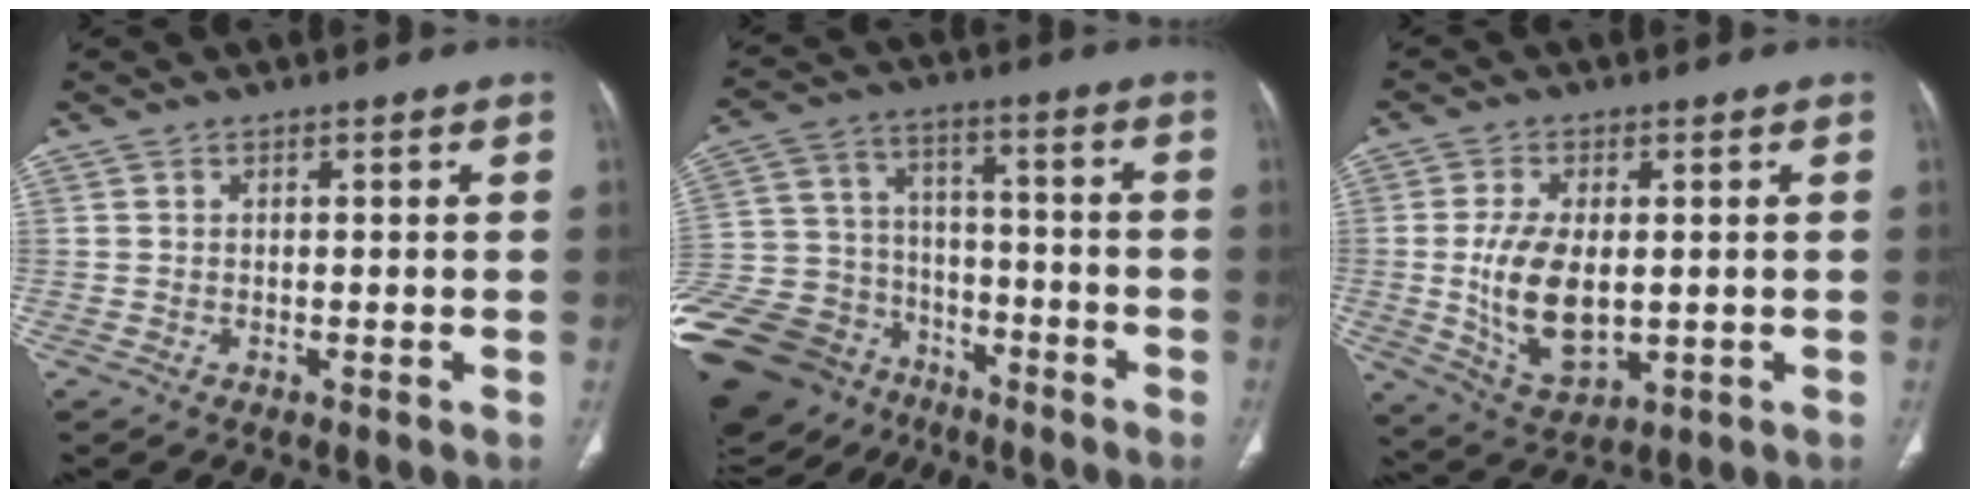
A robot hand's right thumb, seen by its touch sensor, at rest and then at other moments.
{"total": 30.7, "force": [-16.5, 21.6, 14.1], "torque": [-0.383, 0.058, -0.274]}
{"total": 11.7, "force": [-0.3, 6.3, 9.9], "torque": [-0.185, -0.015, 0.009]}